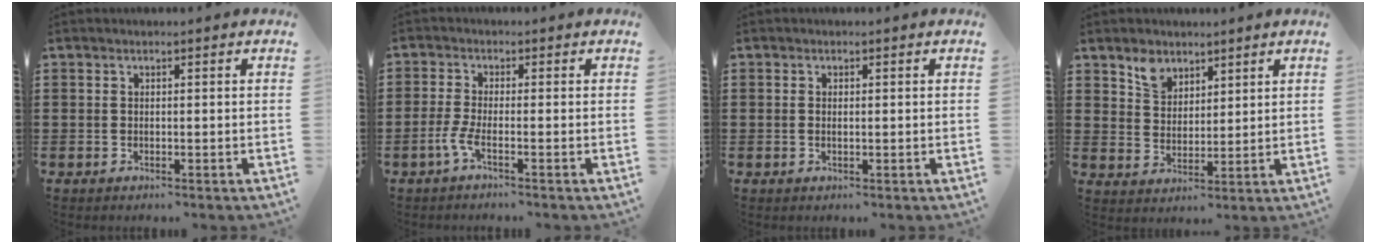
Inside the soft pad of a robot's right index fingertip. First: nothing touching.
{"total": 3.0, "force": [-1.8, 0.4, 2.4], "torque": [-0.063, -0.007, -0.040]}
{"total": 0.8, "force": [0.0, 0.4, 0.7], "torque": [-0.016, 0.000, -0.001]}
{"total": 4.5, "force": [3.4, 2.8, 1.0], "torque": [-0.026, 0.005, 0.064]}